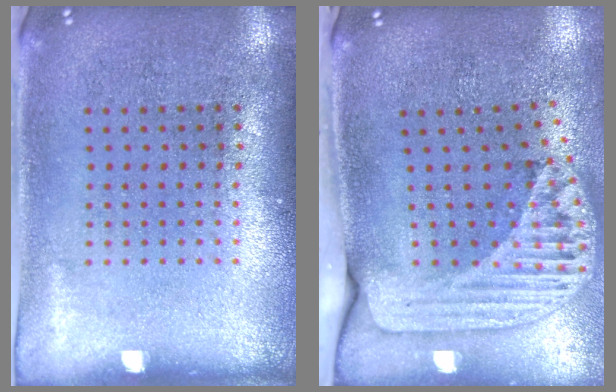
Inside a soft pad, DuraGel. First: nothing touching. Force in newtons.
{"total": 2.5, "press": 1.8, "slide": 1.7}